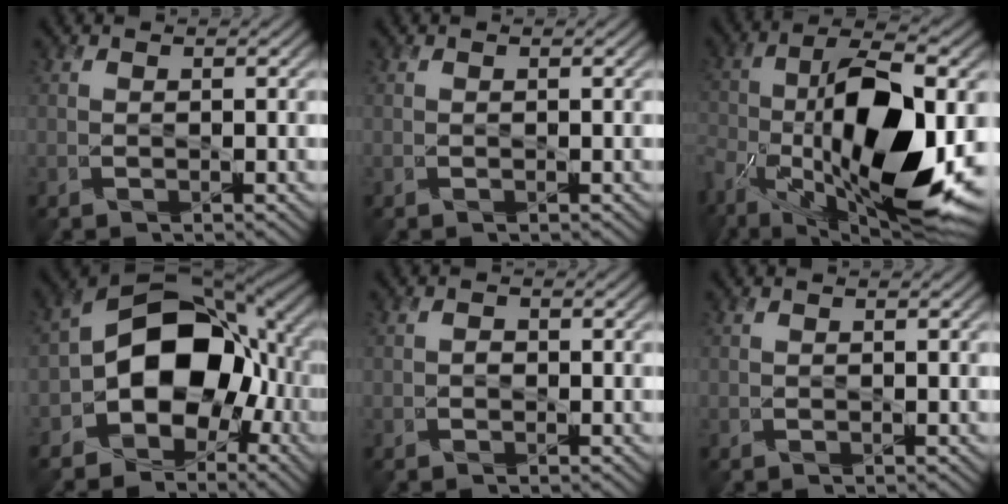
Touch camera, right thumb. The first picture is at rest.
{"total": 0.0}
{"total": 17.6, "force": [-5.2, 7.6, 15.0], "torque": [-0.279, -0.018, -0.086]}
{"total": 13.0, "force": [-3.0, 9.4, 8.4], "torque": [-0.124, 0.003, -0.068]}
{"total": 0.6, "force": [-0.3, 0.5, 0.2], "torque": [-0.001, 0.002, -0.006]}
{"total": 0.0}